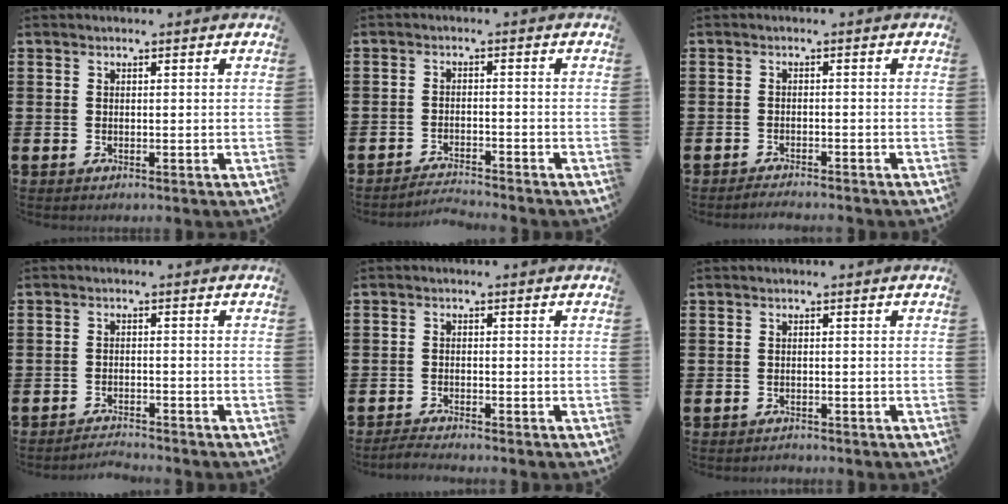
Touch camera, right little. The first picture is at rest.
{"total": 2.3, "force": [-2.3, -0.2, 0.0], "torque": [-0.003, 0.003, -0.049]}
{"total": 1.4, "force": [-1.3, -0.1, 0.1], "torque": [-0.004, 0.002, -0.027]}
{"total": 1.9, "force": [-1.9, -0.2, -0.1], "torque": [-0.002, 0.005, -0.040]}
{"total": 1.4, "force": [-1.4, -0.1, 0.3], "torque": [-0.007, 0.003, -0.028]}
{"total": 0.5, "force": [-0.5, 0.1, 0.0], "torque": [-0.002, -0.002, -0.011]}